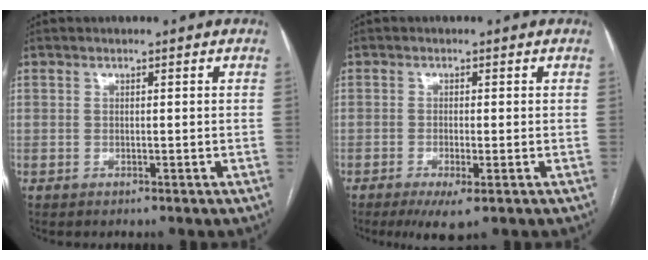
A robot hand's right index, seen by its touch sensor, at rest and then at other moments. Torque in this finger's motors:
{"motor_torque": [0.59, 0.00, 0.24, 0.06]}